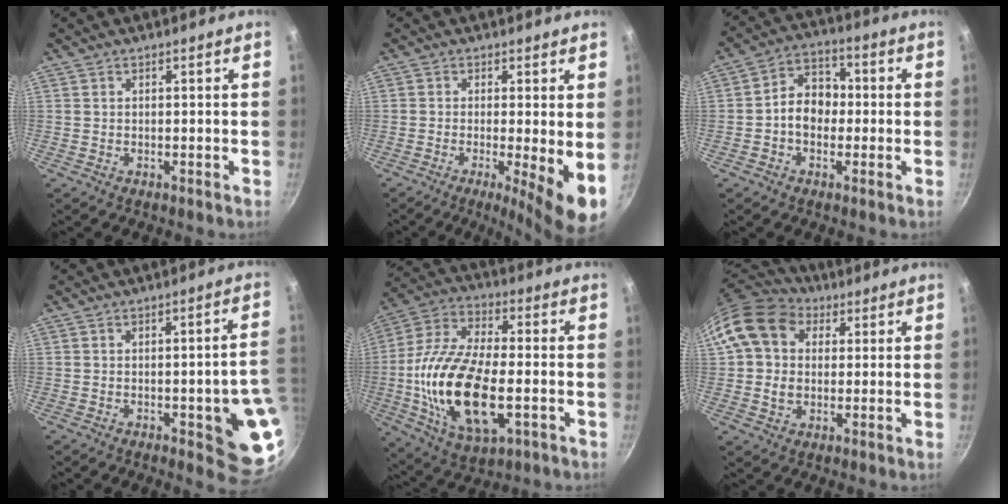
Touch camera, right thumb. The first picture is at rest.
{"total": 8.5, "force": [-1.2, 1.4, 8.3], "torque": [-0.119, -0.015, -0.017]}
{"total": 8.4, "force": [-0.8, 6.5, 5.1], "torque": [-0.041, 0.030, -0.027]}
{"total": 12.7, "force": [-2.9, 3.7, 11.8], "torque": [-0.091, 0.014, -0.035]}
{"total": 22.5, "force": [-3.8, 10.7, 19.4], "torque": [-0.377, 0.015, -0.073]}
{"total": 13.6, "force": [4.1, 10.7, 7.4], "torque": [-0.120, 0.012, 0.061]}